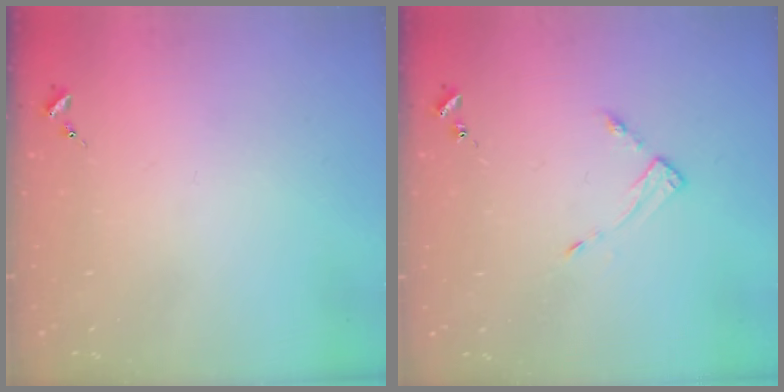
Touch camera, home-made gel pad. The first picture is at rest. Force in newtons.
{"total": 4.6, "press": 4.6, "slide": 0.4}